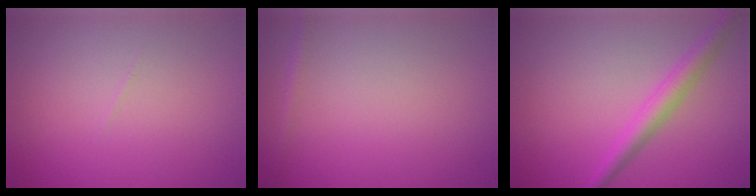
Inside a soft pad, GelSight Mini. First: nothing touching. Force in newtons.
{"total": 1.1, "press": 1.1, "slide": 0.1}
{"total": 3.0, "press": 3.0, "slide": 0.1}